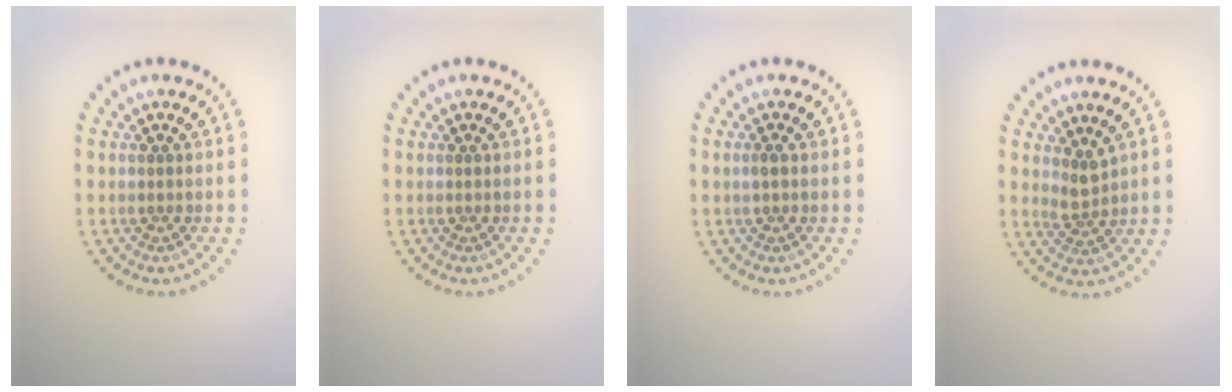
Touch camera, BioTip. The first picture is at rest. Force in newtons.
{"total": 0.0}
{"total": 0.8, "press": 0.8, "slide": 0.1}
{"total": 1.8, "press": 1.3, "slide": 1.3}